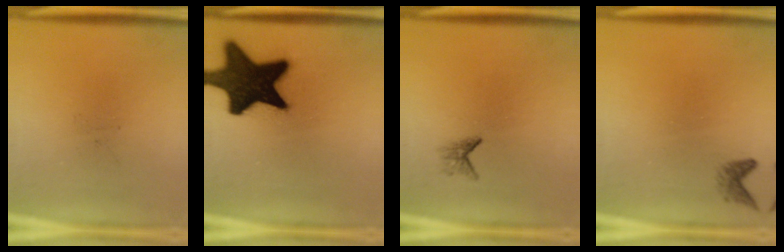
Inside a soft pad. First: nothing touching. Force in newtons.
{"total": 19.9}
{"total": 1.2}
{"total": 1.3}